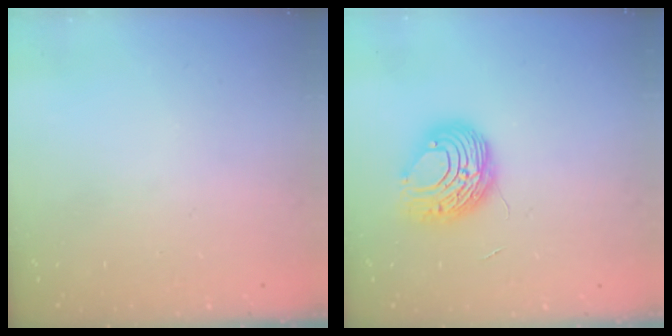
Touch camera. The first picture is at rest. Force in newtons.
{"total": 9.0, "press": 9.0, "slide": 0.9}